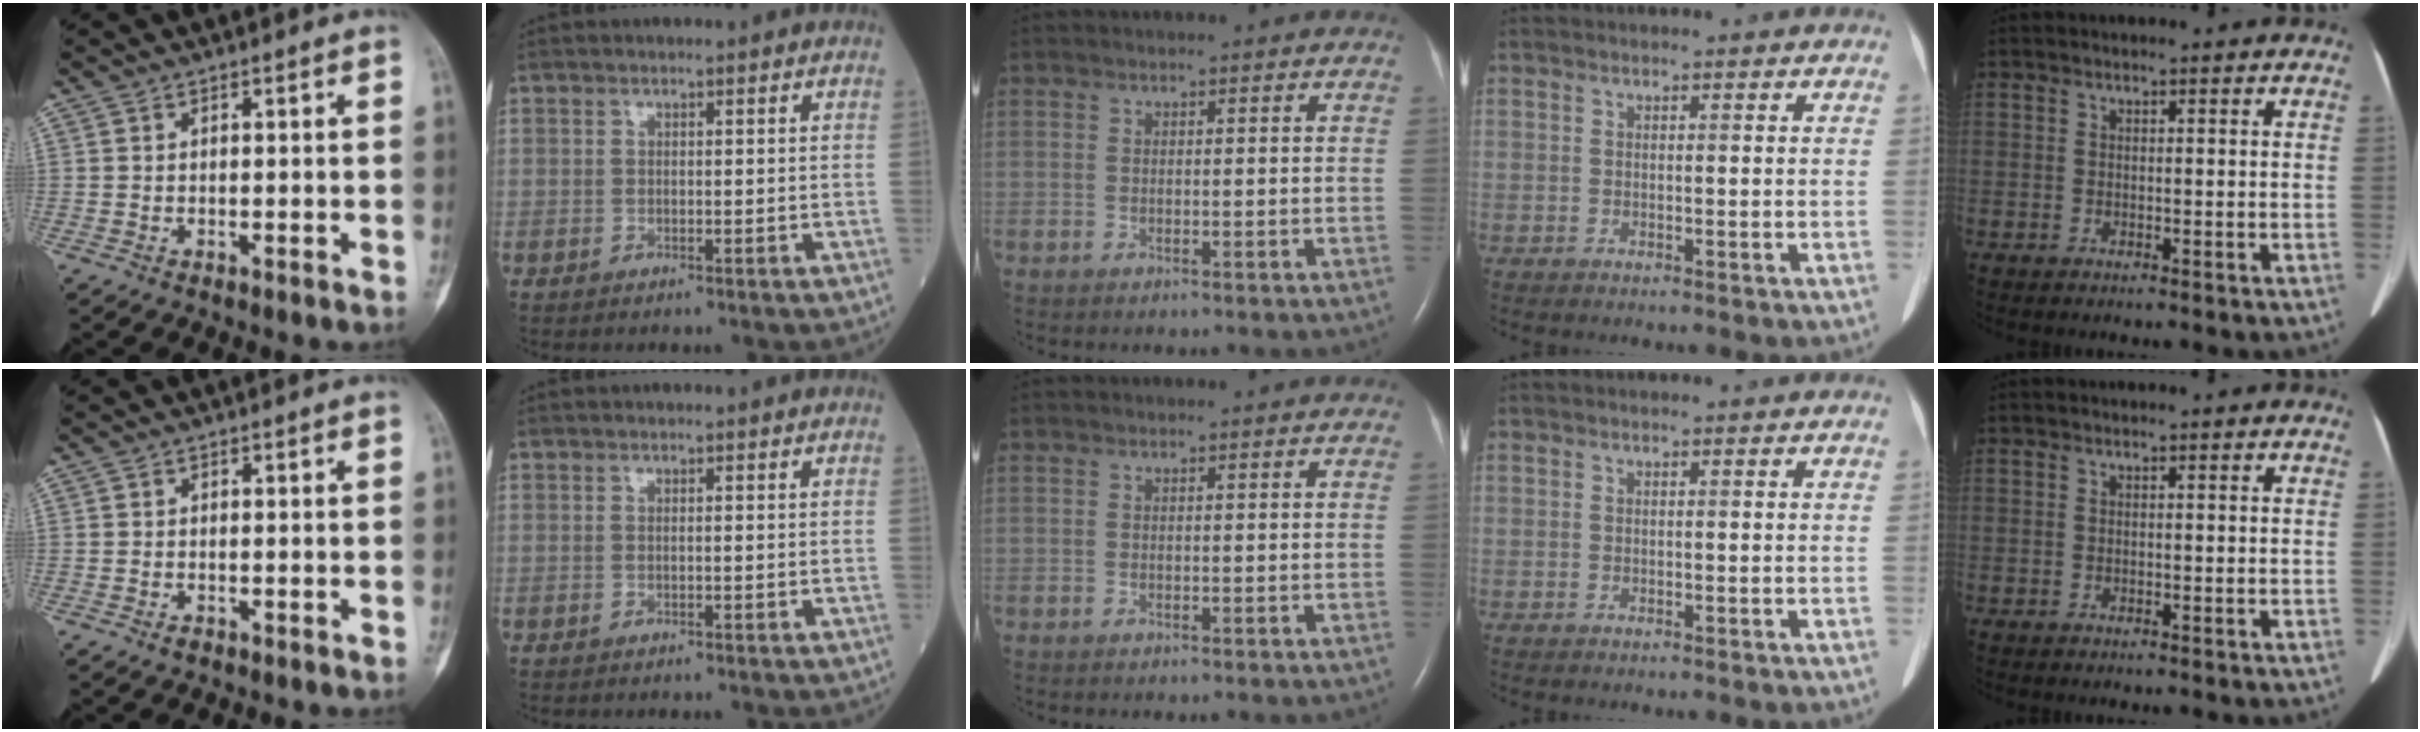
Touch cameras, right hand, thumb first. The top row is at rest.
{"thumb": {"total": 0.8, "force": [-0.5, 0.5, 0.4], "torque": [-0.004, 0.001, -0.009]}}